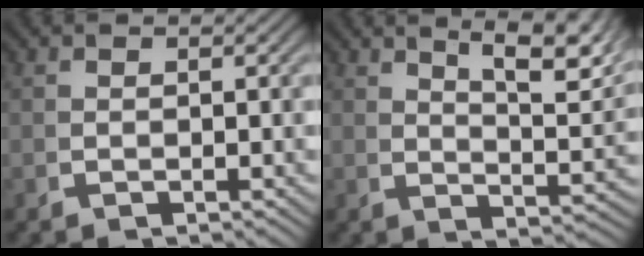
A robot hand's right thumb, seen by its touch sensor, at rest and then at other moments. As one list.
[{"total": 8.0, "force": [4.5, 2.4, 6.1], "torque": [-0.074, 0.006, 0.070]}]